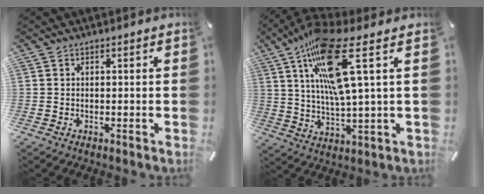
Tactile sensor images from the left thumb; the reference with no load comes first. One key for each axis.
{"total": 16.7, "fx": 7.0, "fy": 2.7, "fz": 14.9, "tx": -0.296, "ty": -0.018, "tz": 0.106}